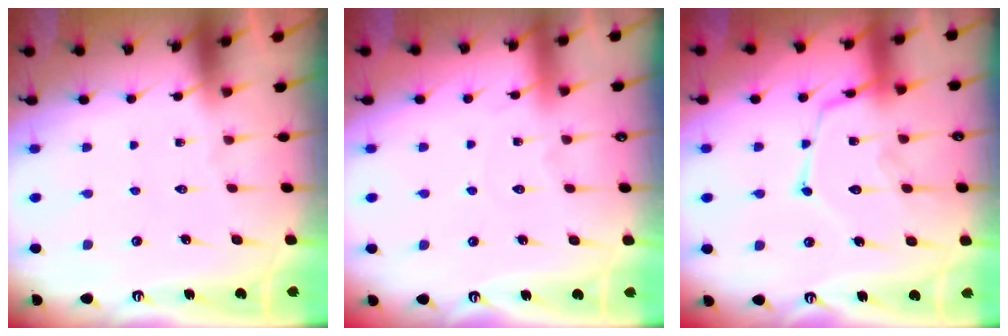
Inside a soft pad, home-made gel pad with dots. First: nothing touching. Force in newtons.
{"total": 2.1, "press": 2.1, "slide": 0.3}
{"total": 15.3, "press": 15.3, "slide": 1.3}